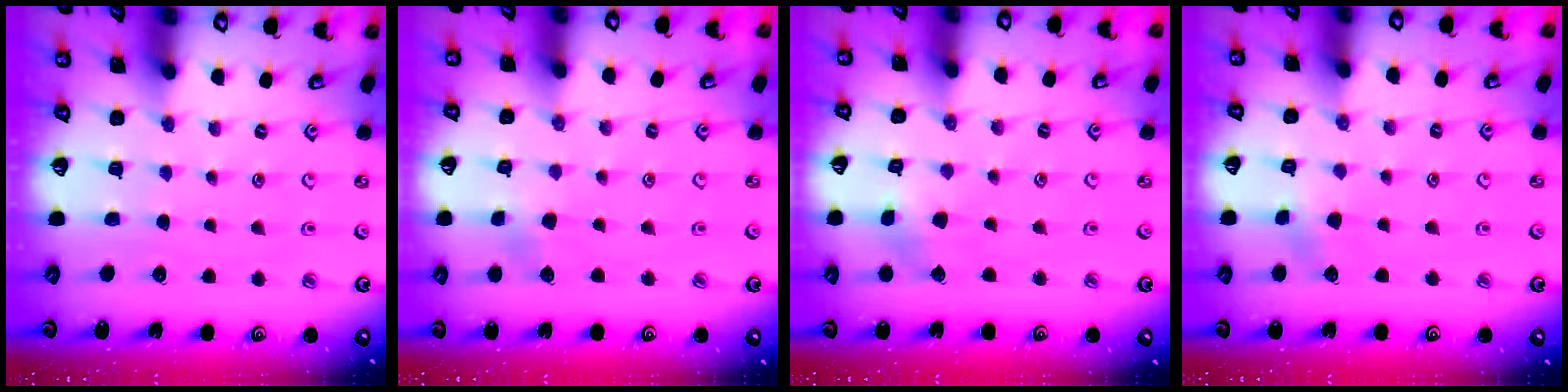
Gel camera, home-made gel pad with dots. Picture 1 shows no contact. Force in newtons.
{"total": 2.4, "press": 2.3, "slide": 0.4}
{"total": 3.0, "press": 3.0, "slide": 0.1}
{"total": 2.5, "press": 2.4, "slide": 0.6}